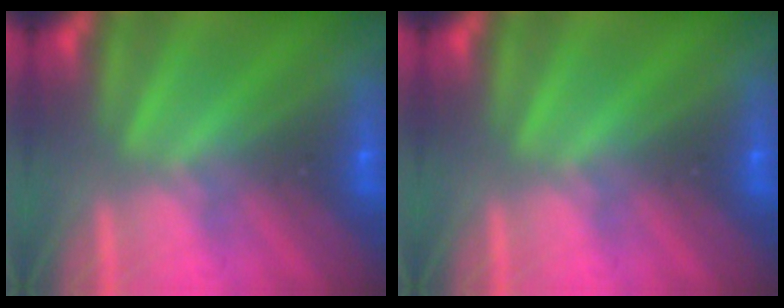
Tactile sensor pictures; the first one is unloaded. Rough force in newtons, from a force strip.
{"total": 0.0}